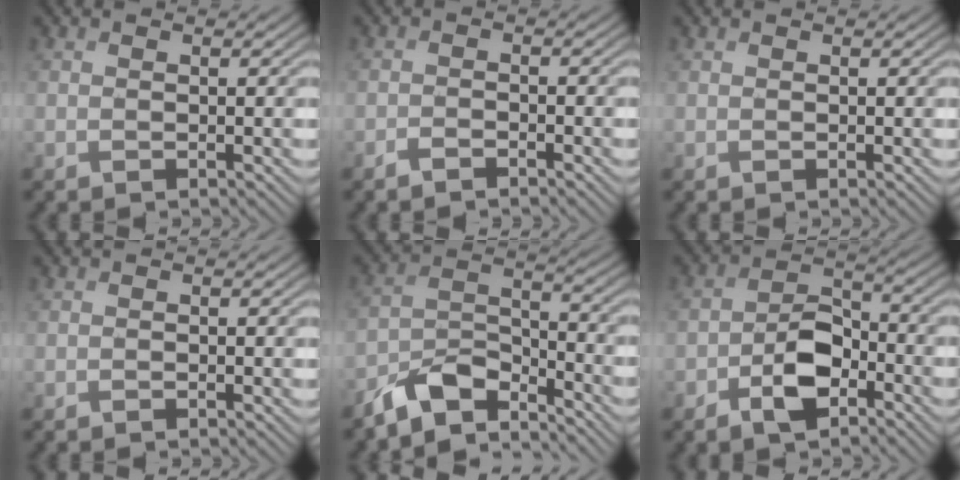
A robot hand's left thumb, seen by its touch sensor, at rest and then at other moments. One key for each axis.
{"total": 1.7, "fx": -1.5, "fy": 0.6, "fz": 0.5, "tx": -0.009, "ty": -0.001, "tz": -0.031}
{"total": 0.0}
{"total": 0.0}
{"total": 8.0, "fx": -6.4, "fy": 3.0, "fz": 3.6, "tx": -0.066, "ty": -0.002, "tz": -0.136}
{"total": 6.7, "fx": -3.5, "fy": 3.7, "fz": 4.3, "tx": -0.070, "ty": 0.004, "tz": -0.073}